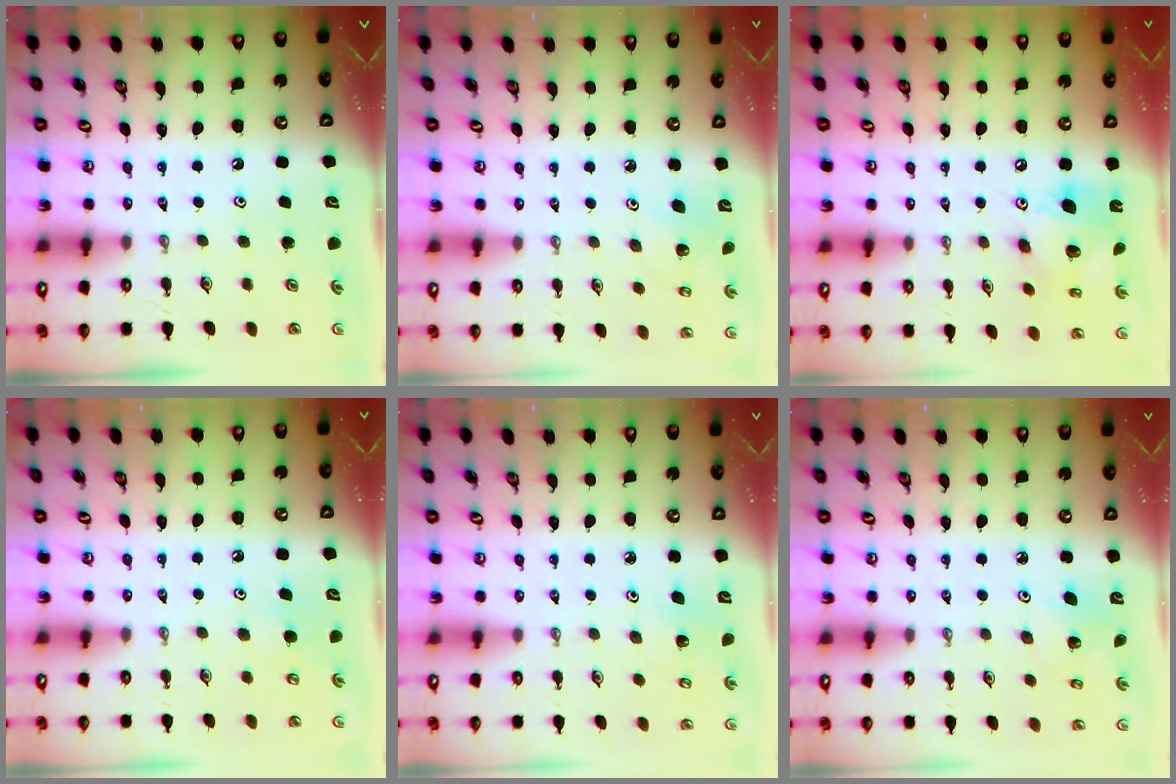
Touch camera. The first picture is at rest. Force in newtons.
{"total": 4.1, "press": 4.1, "slide": 0.2}
{"total": 14.8, "press": 14.7, "slide": 1.2}
{"total": 5.3, "press": 5.3, "slide": 0.4}
{"total": 2.6, "press": 2.6, "slide": 0.2}
{"total": 4.0, "press": 4.0, "slide": 0.2}